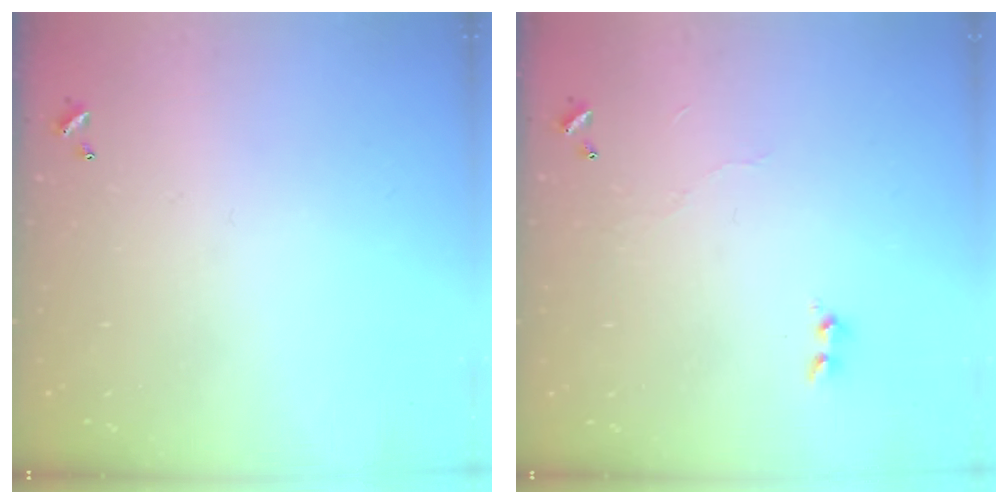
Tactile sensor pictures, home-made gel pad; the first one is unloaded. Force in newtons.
{"total": 4.9, "press": 4.8, "slide": 0.6}